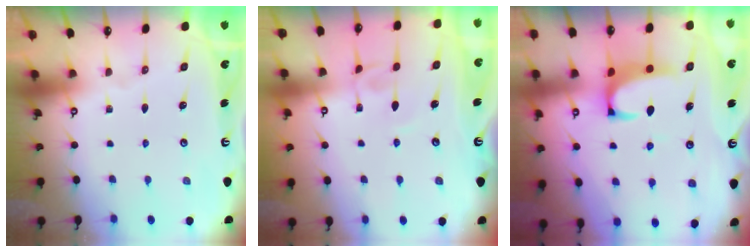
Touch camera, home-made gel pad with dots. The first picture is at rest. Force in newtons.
{"total": 3.1, "press": 3.1, "slide": 0.2}
{"total": 2.2, "press": 1.9, "slide": 1.0}